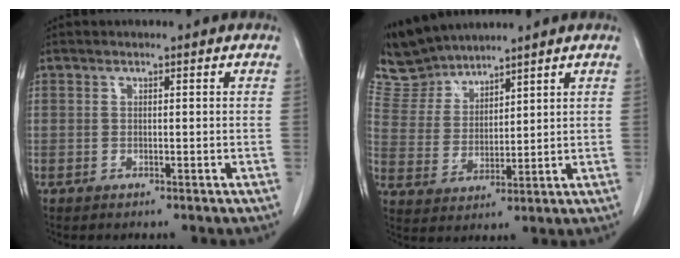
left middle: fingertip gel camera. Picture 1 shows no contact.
{"total": 6.7, "force": [6.6, 1.3, -0.2], "torque": [-0.009, 0.008, 0.147]}